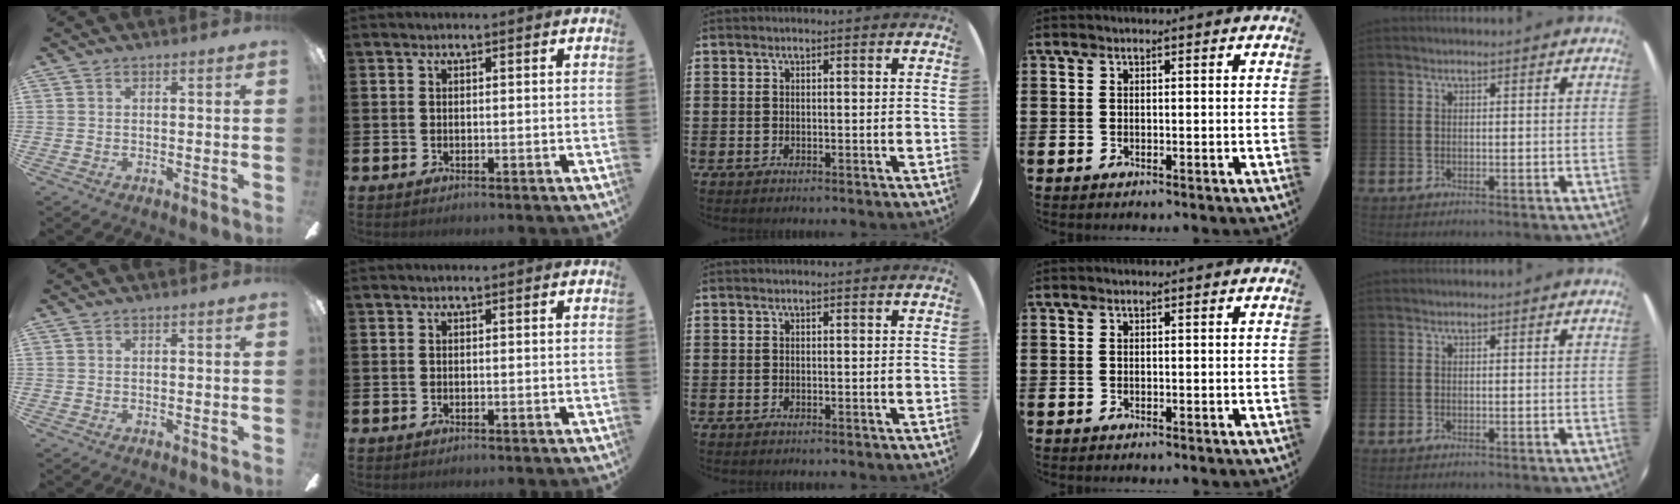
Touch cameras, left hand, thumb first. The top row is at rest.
{}